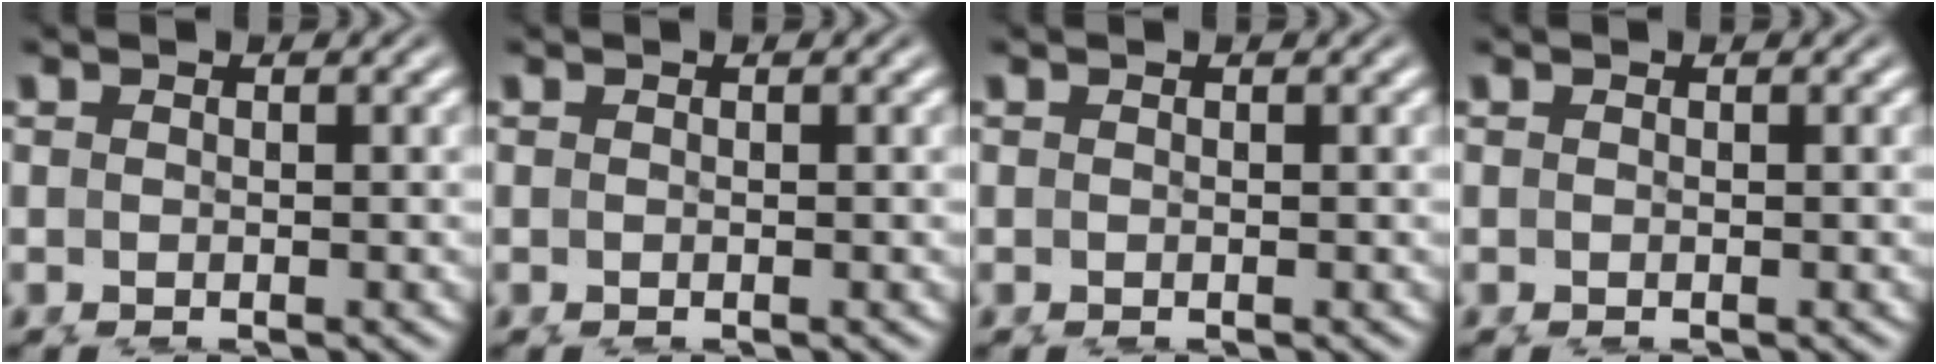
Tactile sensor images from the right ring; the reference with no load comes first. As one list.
[{"total": 0.0}, {"total": 0.0}, {"total": 0.0}]